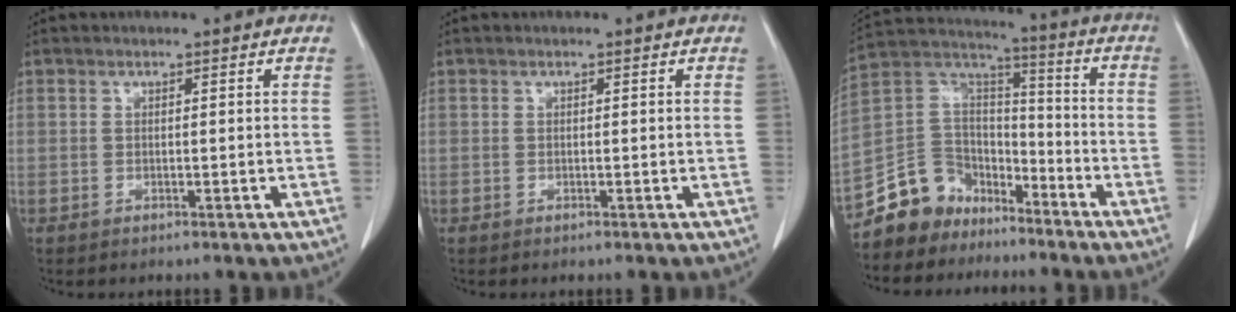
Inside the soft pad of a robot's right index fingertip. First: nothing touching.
{"total": 0.0}
{"total": 11.3, "force": [-8.7, 7.2, 1.2], "torque": [-0.034, 0.070, -0.161]}